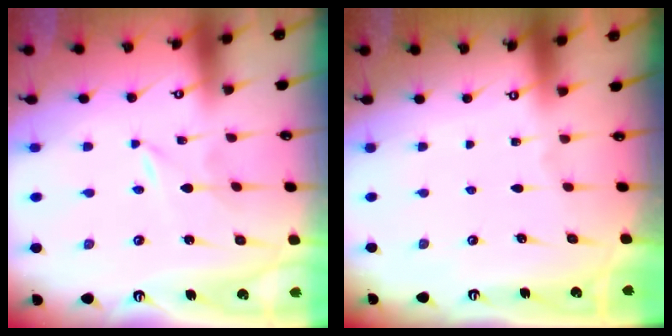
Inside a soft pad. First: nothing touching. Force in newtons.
{"total": 0.0}